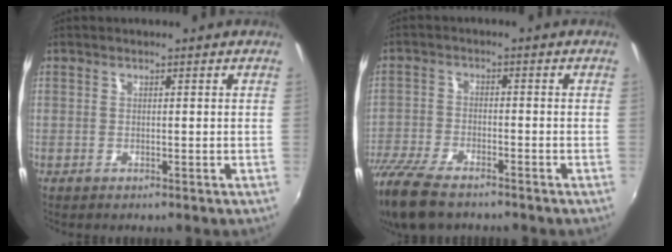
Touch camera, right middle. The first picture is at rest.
{"total": 13.5, "force": [-10.6, 4.5, 7.0], "torque": [-0.177, -0.043, -0.202]}